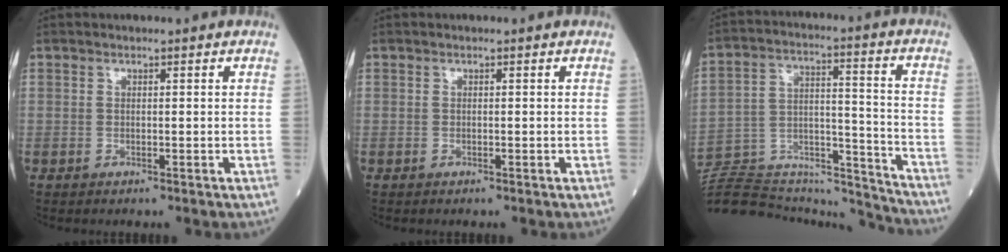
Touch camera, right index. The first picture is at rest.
{"total": 0.0}
{"total": 23.7, "force": [-22.4, 4.6, 6.3], "torque": [-0.134, 0.031, -0.342]}